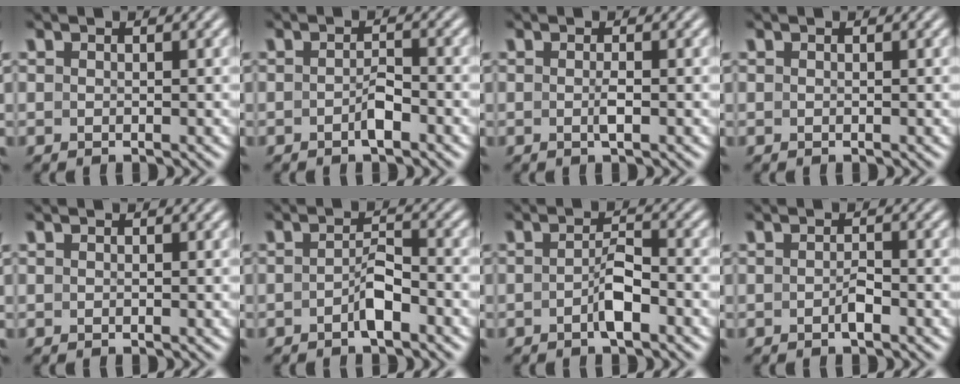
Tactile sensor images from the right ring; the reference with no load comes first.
{"total": 1.4, "force": [-1.0, 0.1, 1.0], "torque": [-0.009, 0.002, -0.020]}
{"total": 1.0, "force": [-0.4, -0.2, 0.9], "torque": [-0.013, 0.001, -0.009]}
{"total": 0.0}
{"total": 0.0}
{"total": 2.1, "force": [-1.4, 0.4, 1.5], "torque": [-0.014, 0.000, -0.025]}
{"total": 2.3, "force": [-1.4, 0.3, 1.8], "torque": [-0.021, 0.000, -0.025]}
{"total": 1.1, "force": [-0.8, 0.0, 0.7], "torque": [-0.009, 0.003, -0.016]}